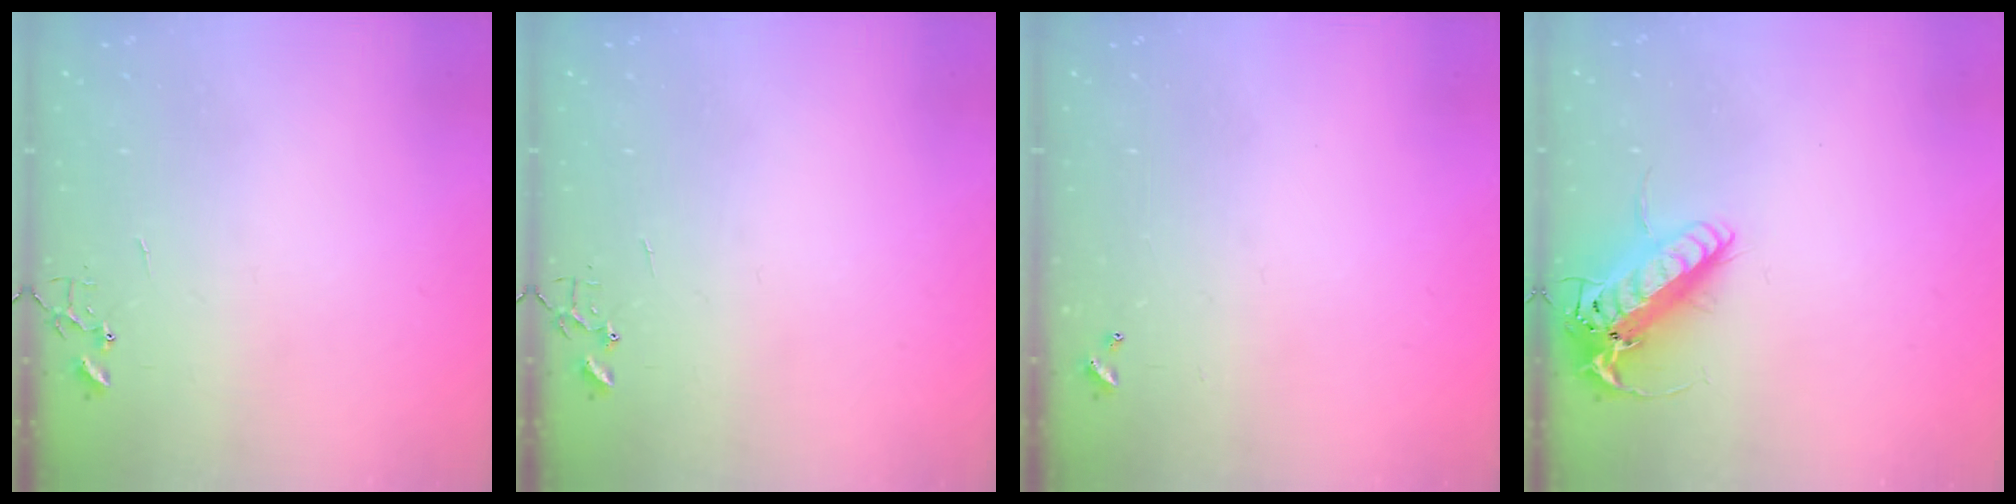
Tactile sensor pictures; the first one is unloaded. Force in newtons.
{"total": 0.0}
{"total": 0.0}
{"total": 16.7, "press": 16.4, "slide": 3.1}